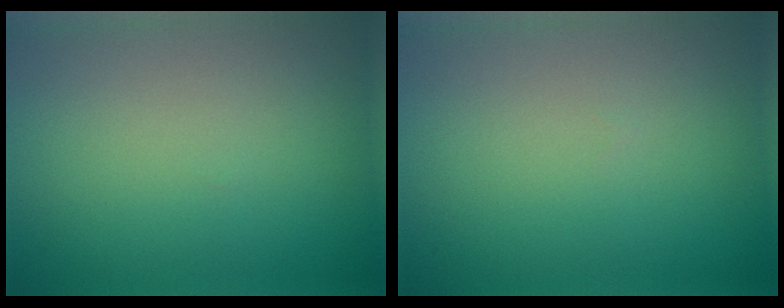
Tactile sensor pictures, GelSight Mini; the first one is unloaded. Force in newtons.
{"total": 0.0}